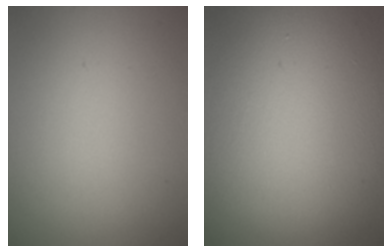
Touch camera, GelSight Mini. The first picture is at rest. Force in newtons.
{"total": 16.3, "press": 16.2, "slide": 1.1}